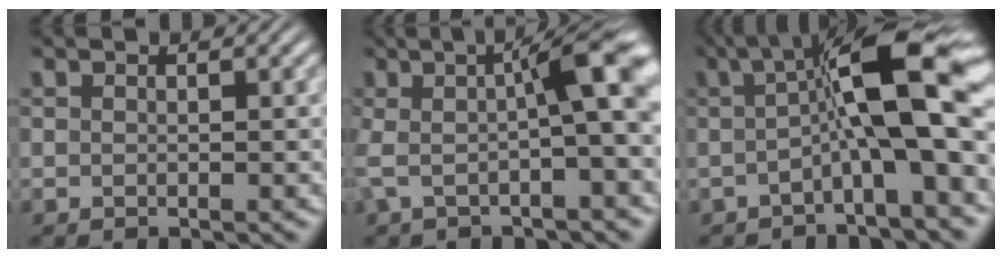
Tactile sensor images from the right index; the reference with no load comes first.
{"total": 7.6, "force": [0.9, 2.0, 7.3], "torque": [-0.105, 0.016, 0.011]}
{"total": 8.7, "force": [1.2, 1.7, 8.5], "torque": [-0.123, 0.015, 0.018]}